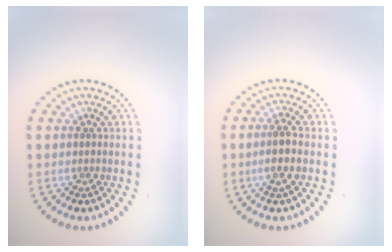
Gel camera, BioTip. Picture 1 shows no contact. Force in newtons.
{"total": 2.4, "press": 2.1, "slide": 1.1}